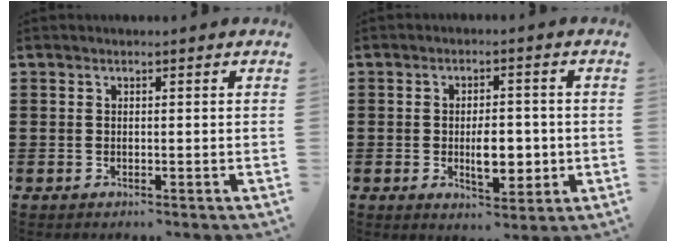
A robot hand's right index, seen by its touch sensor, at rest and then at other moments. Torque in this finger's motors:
{"motor_torque": [0.44, -0.12, 0.28, 0.08]}